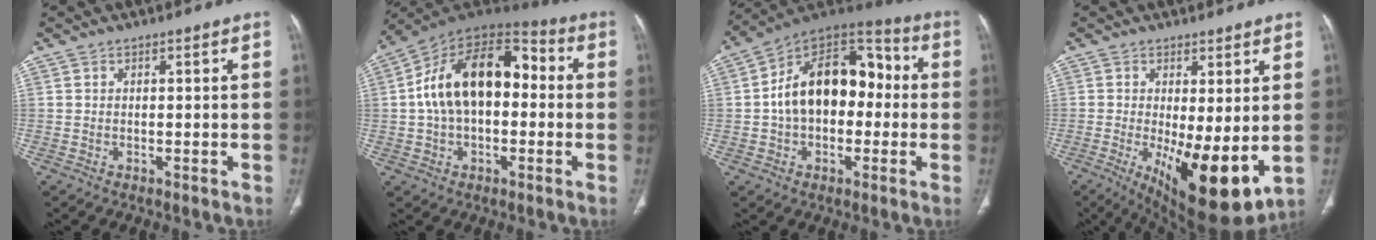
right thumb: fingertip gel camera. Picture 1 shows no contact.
{"total": 19.6, "force": [0.9, 12.0, 15.5], "torque": [-0.244, 0.048, 0.008]}
{"total": 19.1, "force": [0.1, 12.5, 14.4], "torque": [-0.192, 0.049, -0.006]}
{"total": 14.6, "force": [-2.2, 5.1, 13.5], "torque": [-0.208, -0.034, -0.015]}